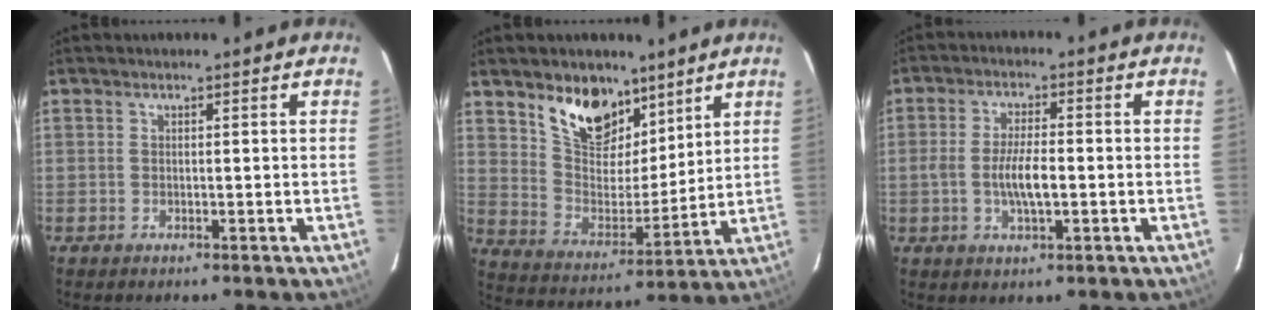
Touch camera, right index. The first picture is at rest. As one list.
[{"total": 13.8, "force": [9.2, 7.4, 7.1], "torque": [-0.130, 0.000, 0.171]}, {"total": 6.0, "force": [-1.0, 1.7, 5.7], "torque": [-0.113, 0.000, -0.018]}]